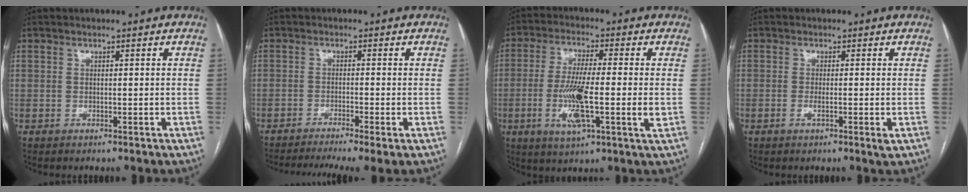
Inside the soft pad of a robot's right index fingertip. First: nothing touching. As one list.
[{"total": 8.4, "force": [-6.3, 0.4, 5.5], "torque": [-0.084, -0.010, -0.101]}, {"total": 11.6, "force": [-1.8, 1.2, 11.3], "torque": [-0.215, -0.009, -0.037]}, {"total": 2.6, "force": [-0.6, 0.1, 2.6], "torque": [-0.039, -0.007, -0.010]}]